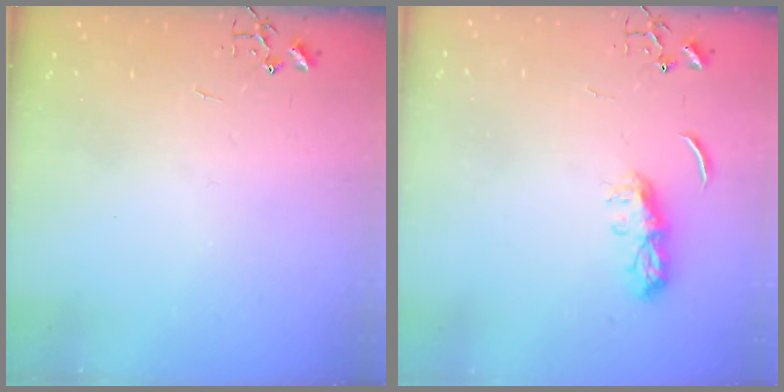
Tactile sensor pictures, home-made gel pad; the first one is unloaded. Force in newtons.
{"total": 6.5, "press": 6.4, "slide": 0.6}